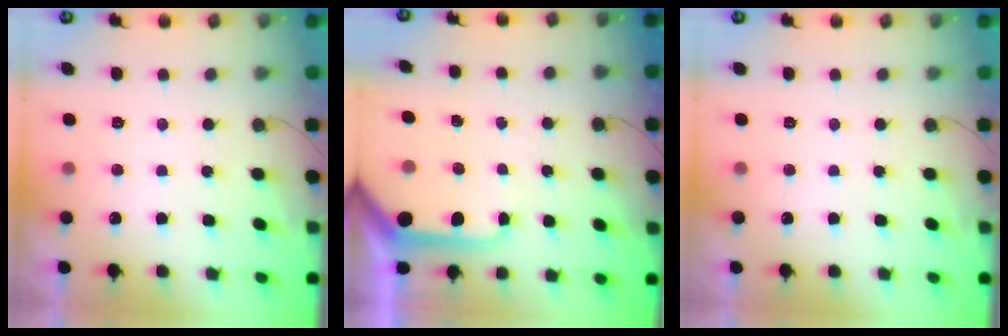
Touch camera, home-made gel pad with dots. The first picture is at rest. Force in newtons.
{"total": 9.7, "press": 9.7, "slide": 1.1}
{"total": 0.0}